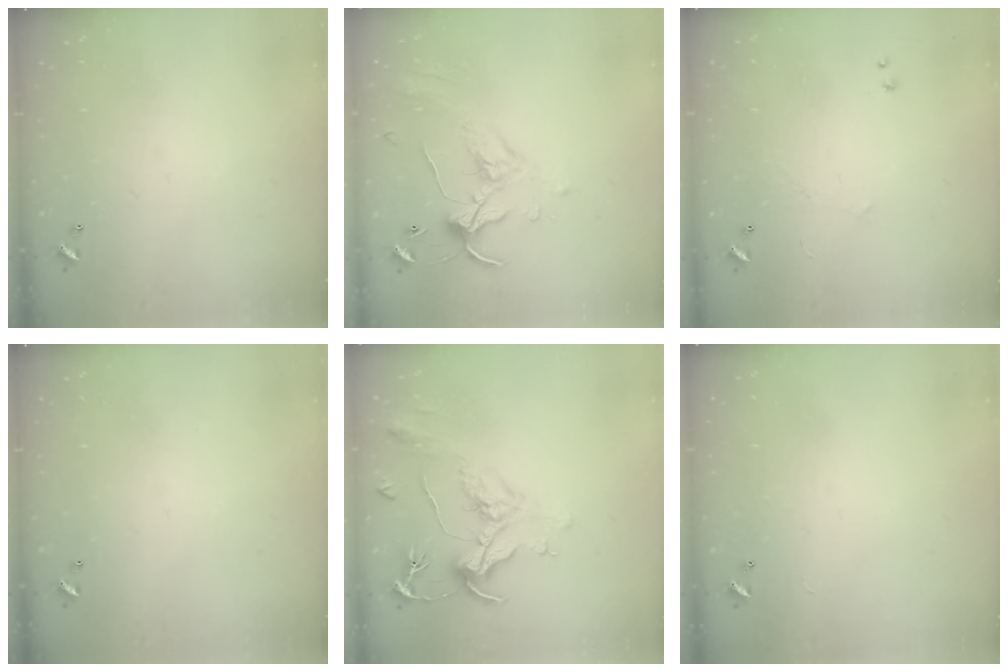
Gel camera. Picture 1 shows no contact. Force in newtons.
{"total": 1.2, "press": 0.6, "slide": 1.1}
{"total": 1.0, "press": 0.9, "slide": 0.5}
{"total": 0.0}
{"total": 2.3, "press": 1.8, "slide": 1.3}
{"total": 2.6, "press": 2.6, "slide": 0.3}